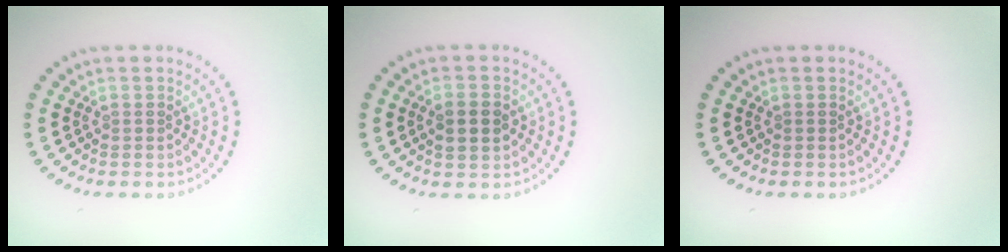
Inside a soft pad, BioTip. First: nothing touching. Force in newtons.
{"total": 2.6, "press": 2.6, "slide": 0.1}
{"total": 0.0}